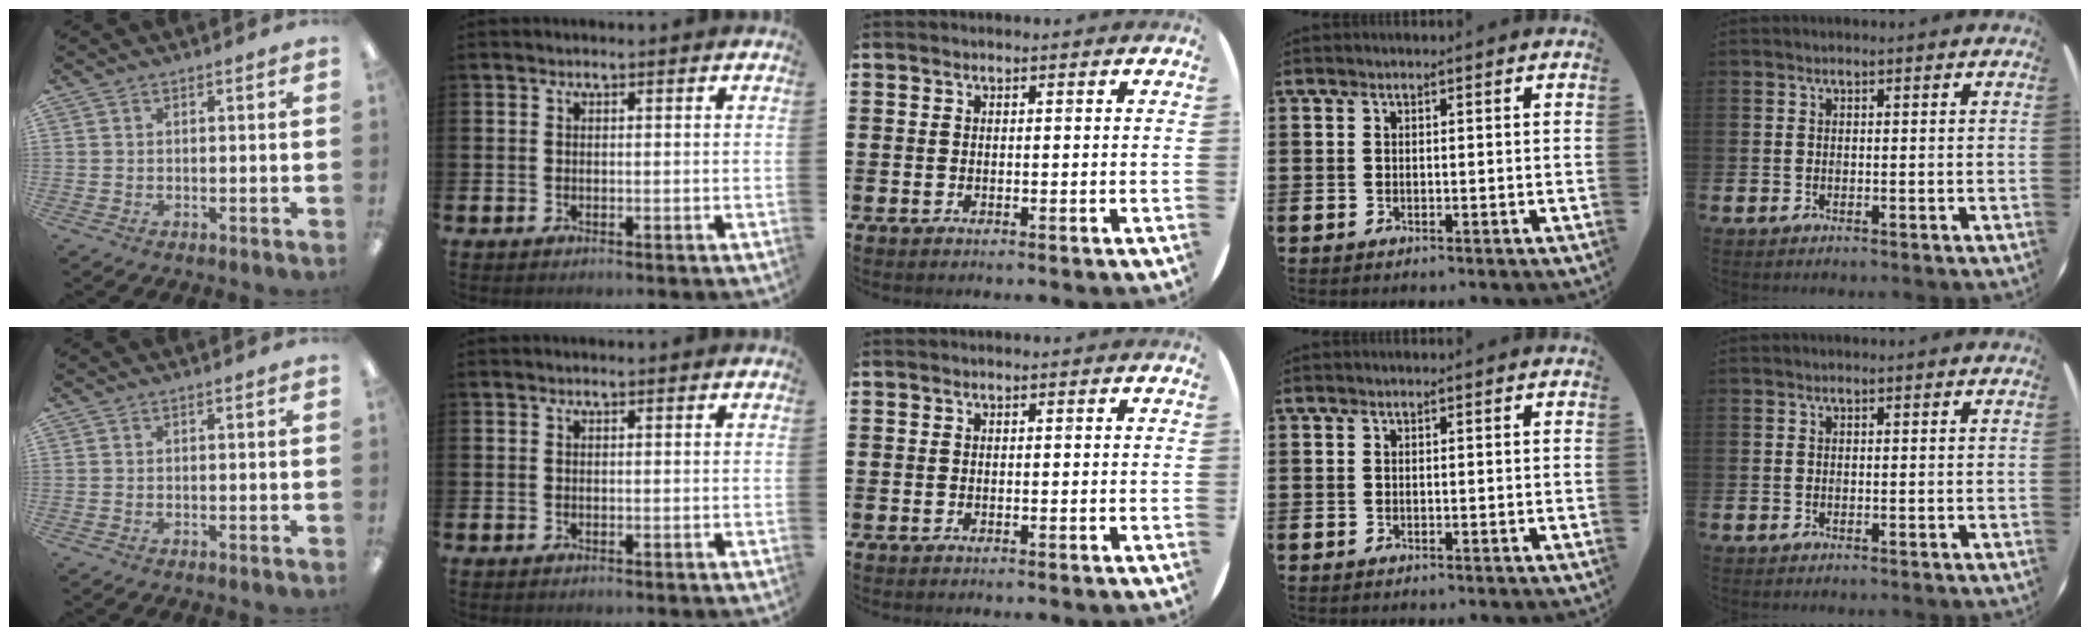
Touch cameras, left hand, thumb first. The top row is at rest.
{}